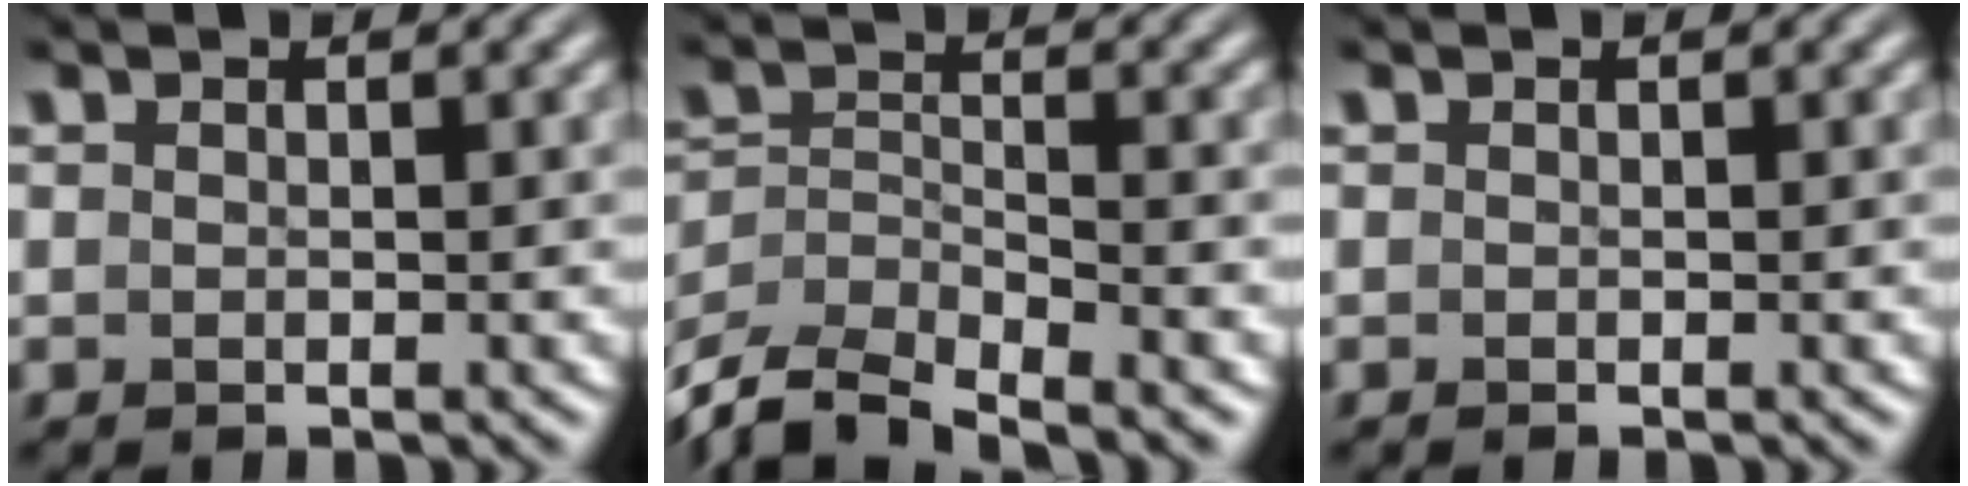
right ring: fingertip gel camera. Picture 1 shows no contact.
{"total": 8.1, "force": [-5.6, 4.6, 3.6], "torque": [-0.093, -0.043, -0.080]}
{"total": 0.0}